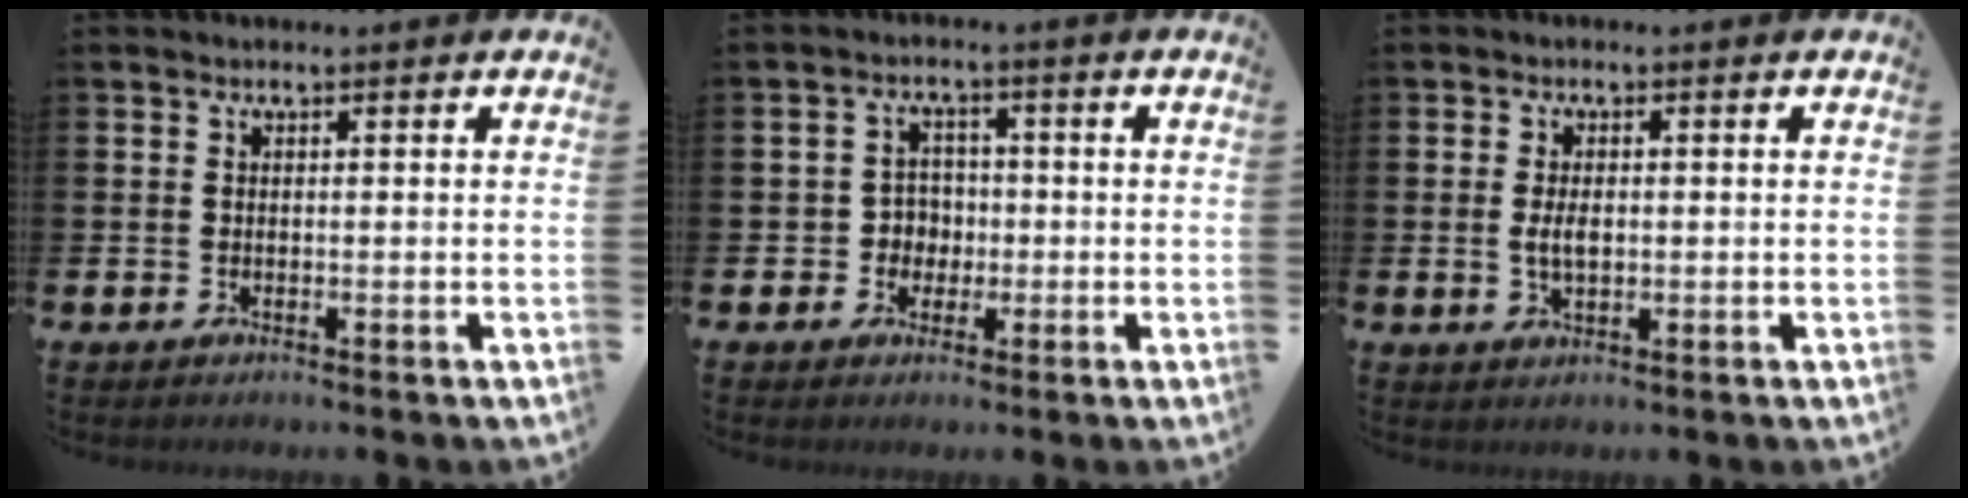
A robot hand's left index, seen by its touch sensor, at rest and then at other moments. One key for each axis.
{"total": 3.3, "fx": -0.6, "fy": 3.1, "fz": 0.8, "tx": -0.021, "ty": 0.005, "tz": -0.018}
{"total": 2.9, "fx": 0.1, "fy": 1.5, "fz": 2.5, "tx": -0.035, "ty": 0.000, "tz": -0.004}